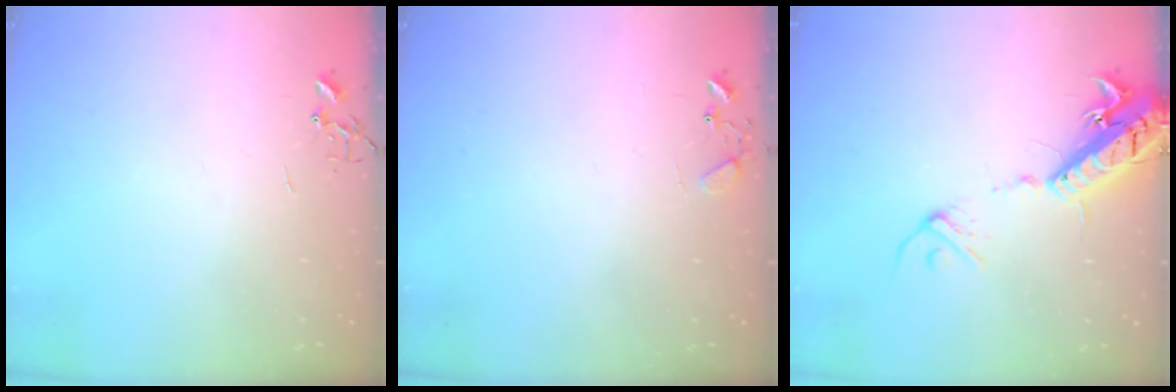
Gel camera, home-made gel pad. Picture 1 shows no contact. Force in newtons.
{"total": 6.9, "press": 6.9, "slide": 0.4}
{"total": 17.4, "press": 17.0, "slide": 3.7}